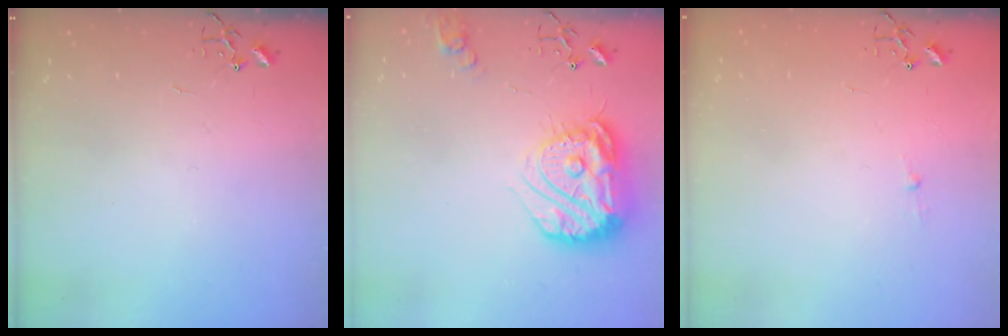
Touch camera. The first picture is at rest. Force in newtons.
{"total": 19.8, "press": 19.7, "slide": 2.0}
{"total": 2.6, "press": 2.5, "slide": 0.4}